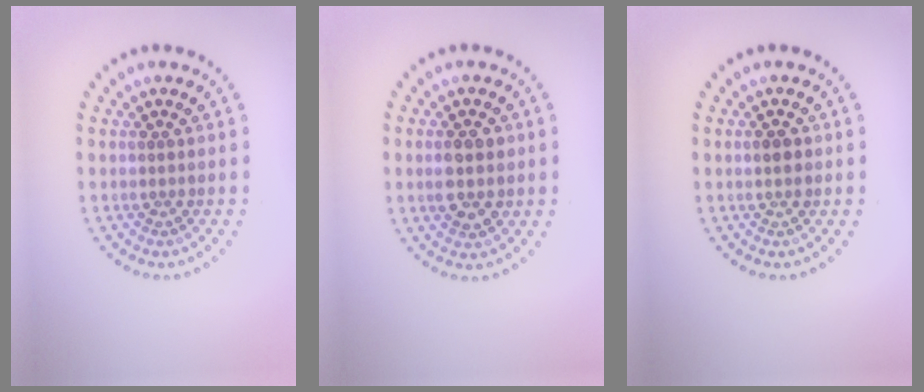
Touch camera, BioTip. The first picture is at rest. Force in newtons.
{"total": 2.9, "press": 2.9, "slide": 0.2}
{"total": 1.3, "press": 1.3, "slide": 0.2}